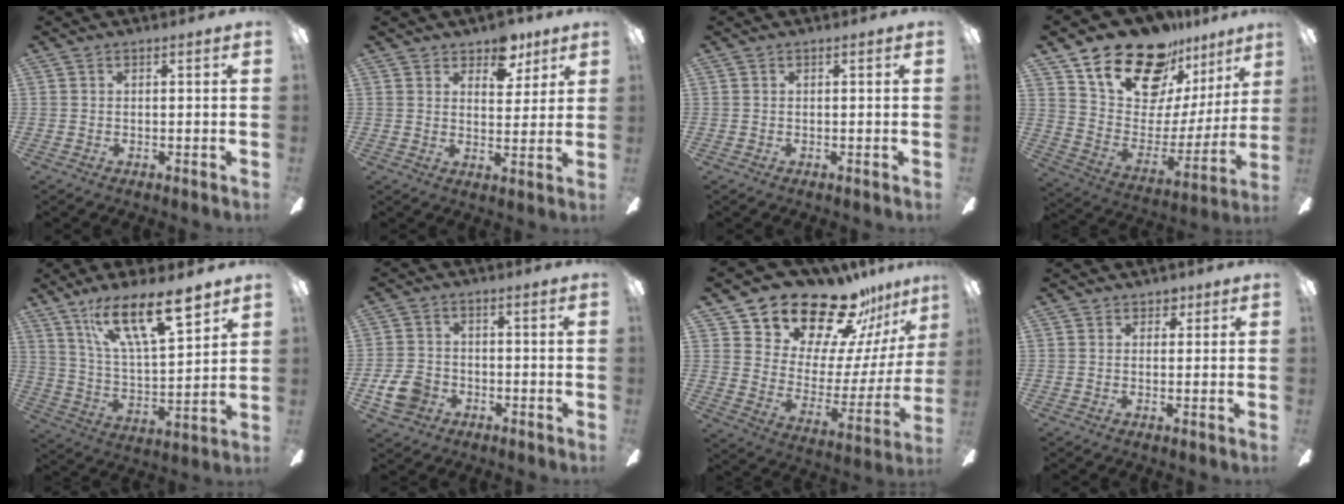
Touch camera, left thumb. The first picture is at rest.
{"total": 7.9, "force": [5.6, 4.5, 3.4], "torque": [-0.025, -0.024, 0.095]}
{"total": 0.0}
{"total": 21.1, "force": [16.2, 10.0, 9.1], "torque": [-0.170, -0.110, 0.294]}
{"total": 20.1, "force": [13.1, 6.7, 13.6], "torque": [-0.228, -0.069, 0.220]}
{"total": 7.6, "force": [-3.1, 5.7, 3.9], "torque": [-0.101, 0.016, -0.059]}
{"total": 21.4, "force": [18.5, 8.7, 6.5], "torque": [-0.109, -0.142, 0.332]}
{"total": 1.9, "force": [1.2, 1.4, 0.5], "torque": [0.005, -0.002, 0.018]}